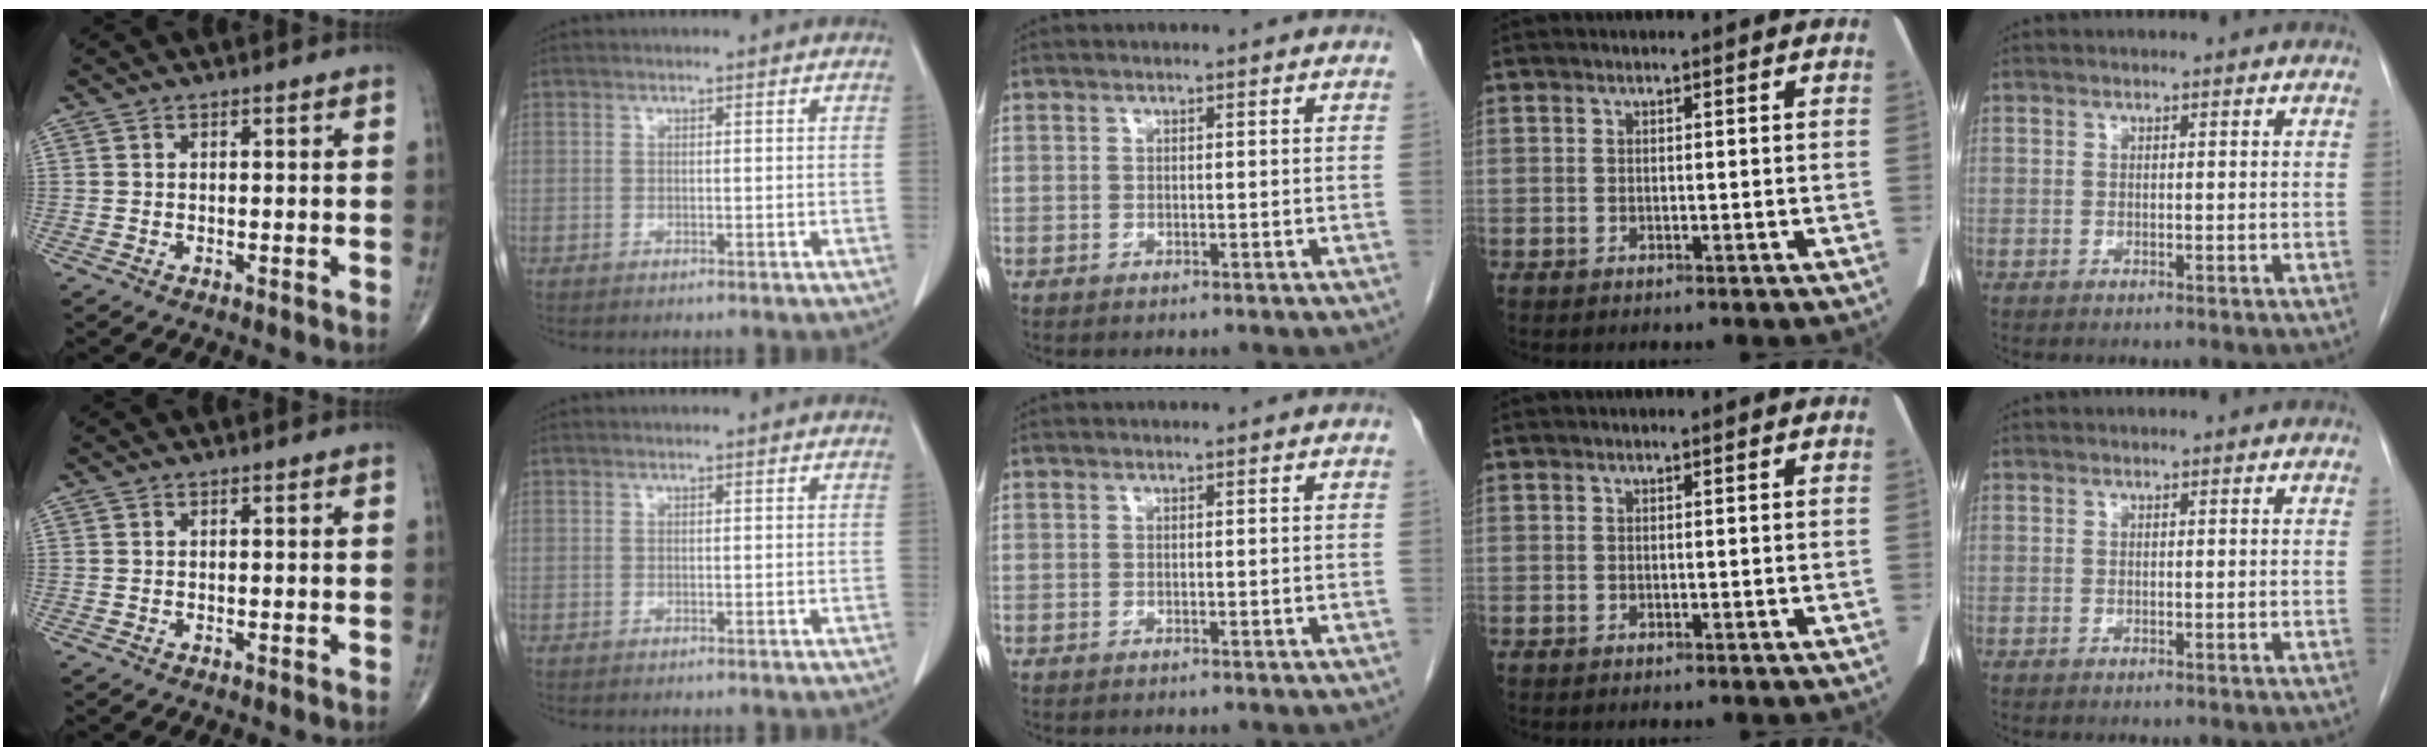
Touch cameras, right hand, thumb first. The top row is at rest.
{}